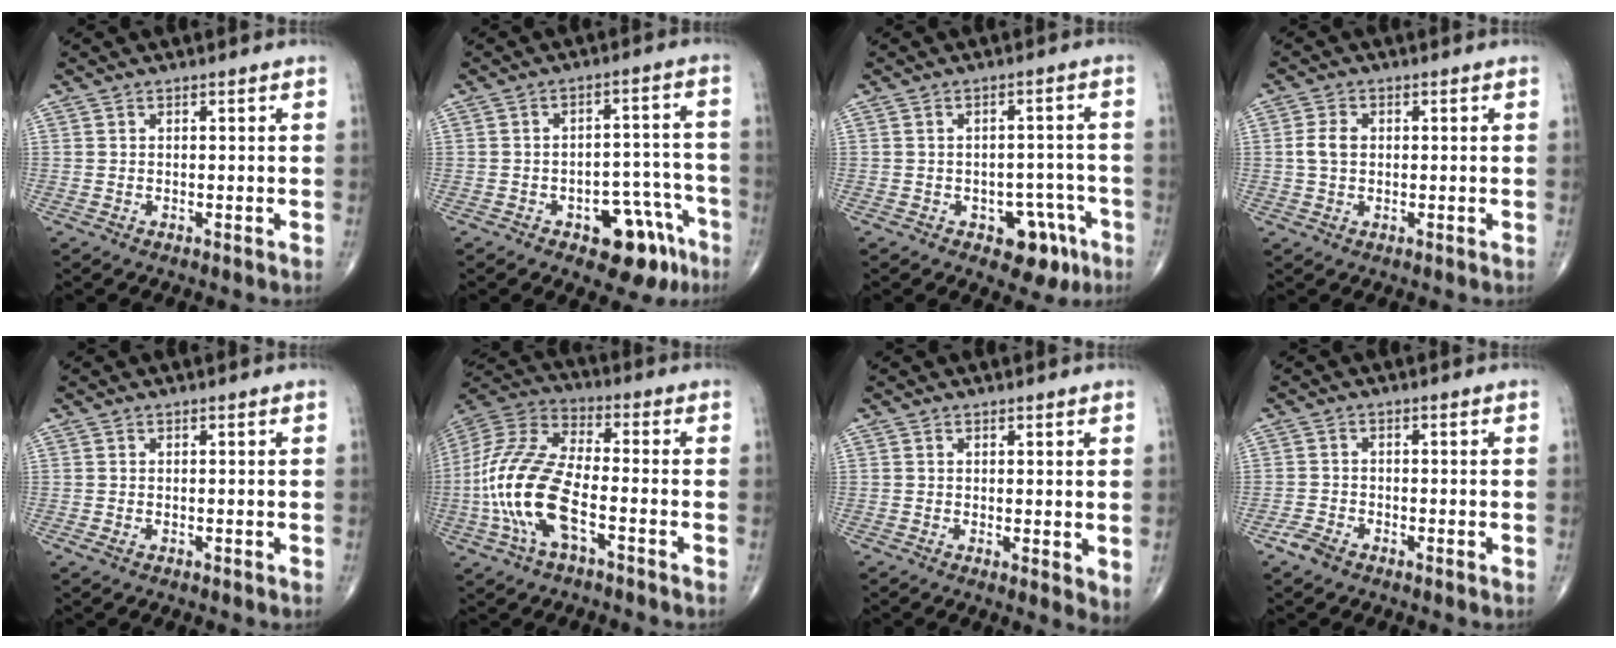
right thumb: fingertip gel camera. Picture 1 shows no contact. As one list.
[{"total": 11.2, "force": [-6.2, 5.7, 7.4], "torque": [-0.056, 0.050, -0.075]}, {"total": 7.6, "force": [-3.9, 4.6, 4.6], "torque": [-0.021, 0.029, -0.045]}, {"total": 3.4, "force": [0.2, 2.4, 2.4], "torque": [-0.049, 0.007, 0.001]}, {"total": 0.7, "force": [-0.3, 0.4, 0.5], "torque": [-0.016, -0.001, -0.005]}, {"total": 17.6, "force": [-5.0, 7.3, 15.2], "torque": [-0.336, 0.030, -0.097]}, {"total": 3.4, "force": [0.3, 1.1, 3.2], "torque": [-0.049, -0.014, 0.005]}, {"total": 2.6, "force": [-1.9, 1.3, 1.3], "torque": [-0.030, 0.003, -0.038]}]